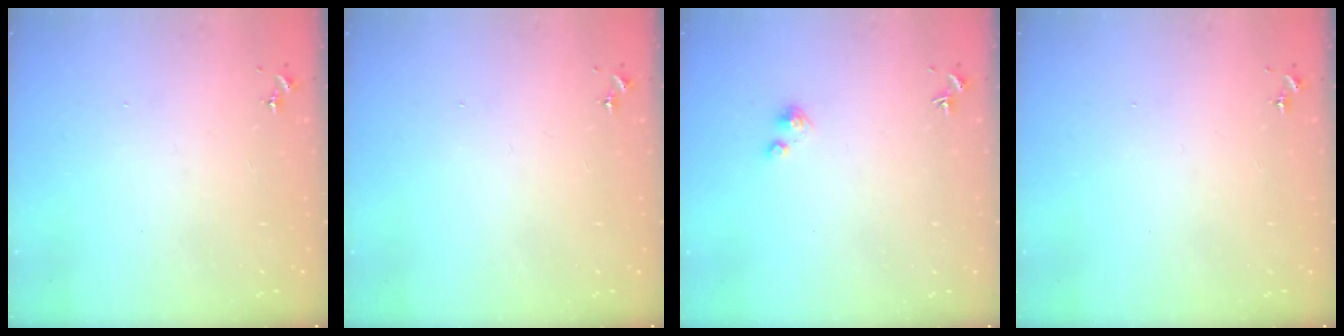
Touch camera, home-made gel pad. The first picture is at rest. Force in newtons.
{"total": 0.0}
{"total": 2.8, "press": 2.8, "slide": 0.3}
{"total": 0.0}